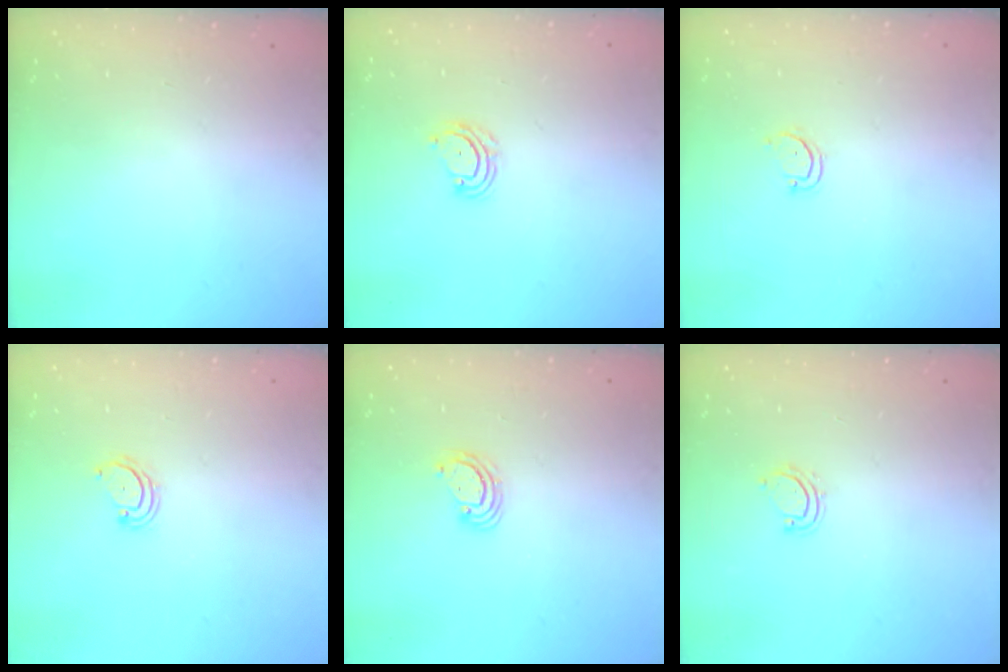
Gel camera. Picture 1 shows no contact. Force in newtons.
{"total": 5.6, "press": 5.5, "slide": 0.5}
{"total": 2.6, "press": 2.6, "slide": 0.2}
{"total": 2.8, "press": 2.8, "slide": 0.3}
{"total": 2.4, "press": 2.4, "slide": 0.2}
{"total": 4.5, "press": 4.4, "slide": 0.4}